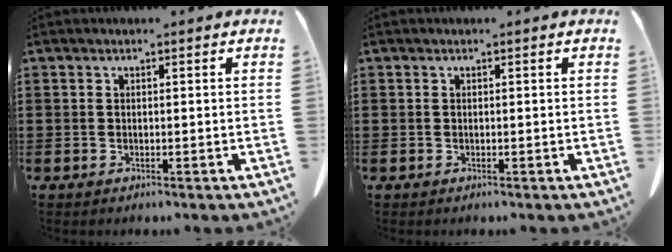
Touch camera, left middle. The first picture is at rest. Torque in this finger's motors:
{"motor_torque": [-1.64, -0.50, -0.02, -0.01]}